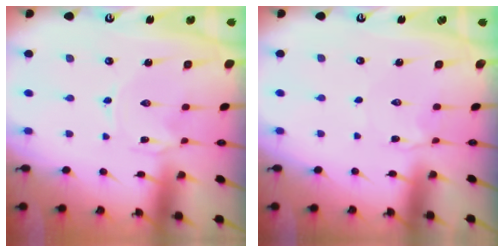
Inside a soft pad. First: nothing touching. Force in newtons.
{"total": 2.5, "press": 2.5, "slide": 0.2}